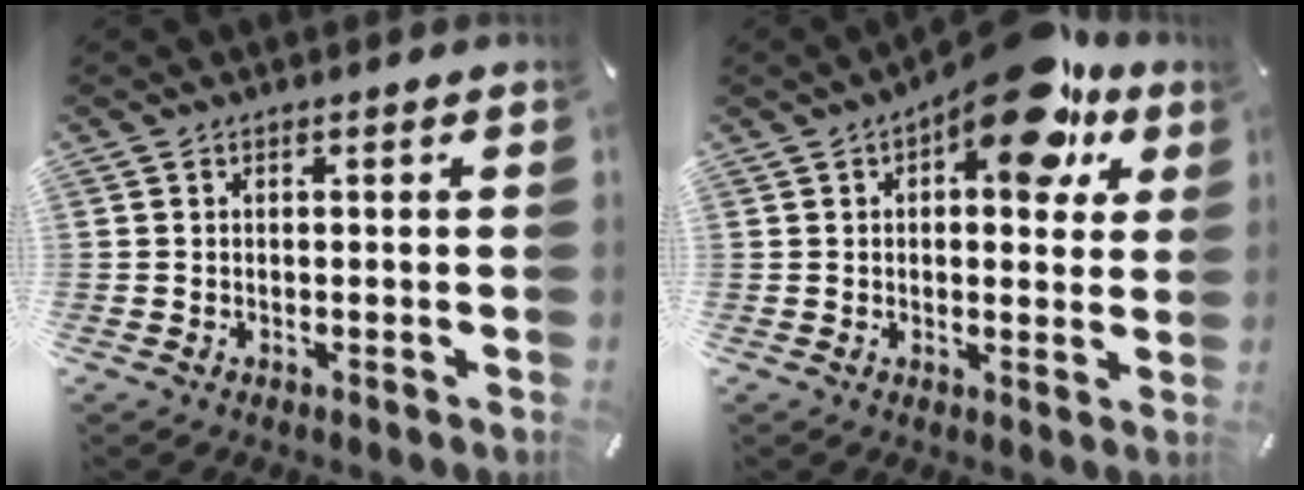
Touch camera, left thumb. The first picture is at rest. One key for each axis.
{"total": 16.0, "fx": 9.0, "fy": 7.2, "fz": 11.2, "tx": -0.144, "ty": -0.050, "tz": 0.146}